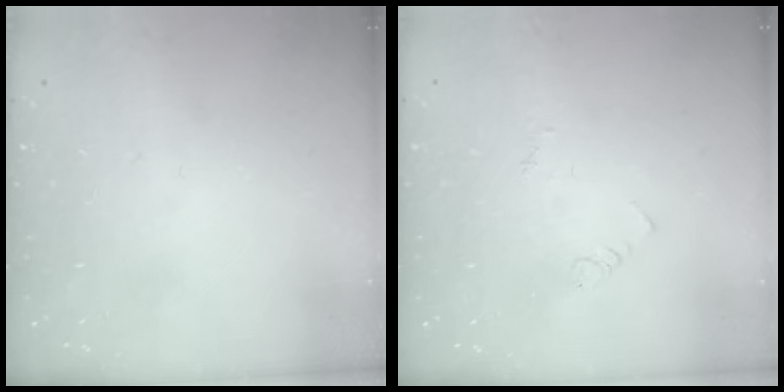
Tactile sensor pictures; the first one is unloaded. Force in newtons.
{"total": 2.5, "press": 2.5, "slide": 0.4}